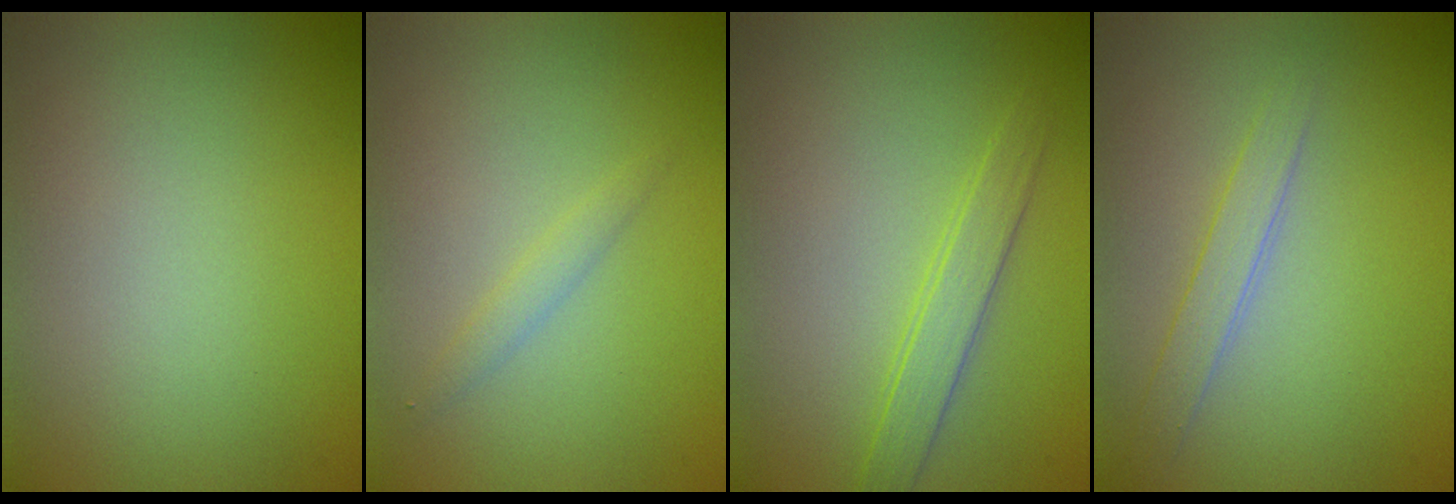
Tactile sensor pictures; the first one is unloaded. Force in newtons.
{"total": 1.0, "press": 1.0, "slide": 0.1}
{"total": 2.1, "press": 2.1, "slide": 0.1}
{"total": 1.8, "press": 1.8, "slide": 0.1}